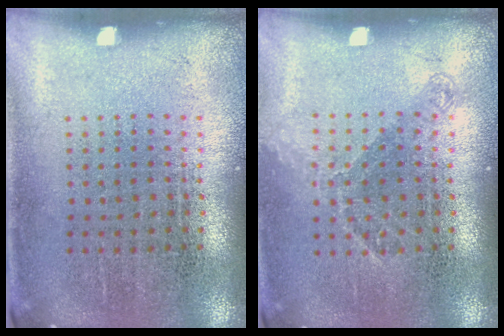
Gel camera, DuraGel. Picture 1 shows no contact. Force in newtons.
{"total": 1.1, "press": 0.9, "slide": 0.6}